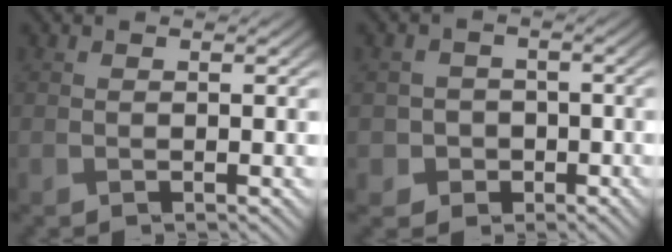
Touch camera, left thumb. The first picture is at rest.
{"total": 4.9, "force": [-1.7, 4.5, 0.8], "torque": [-0.024, 0.002, -0.055]}